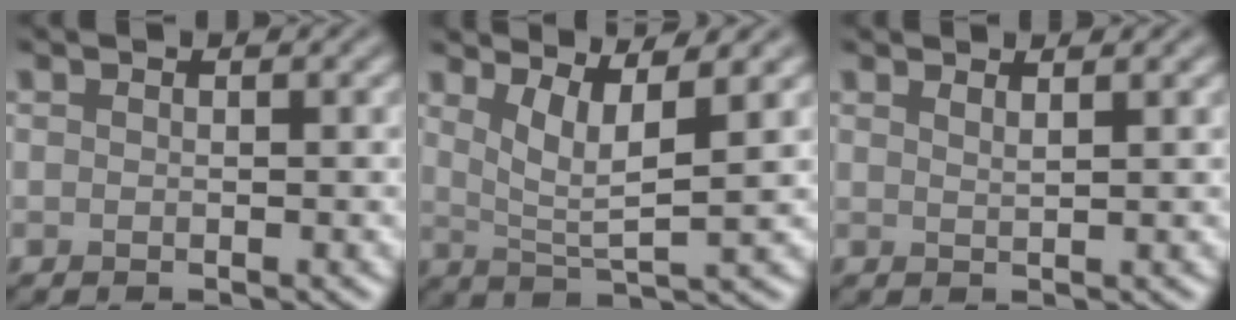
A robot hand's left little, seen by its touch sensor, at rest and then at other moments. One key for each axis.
{"total": 4.3, "fx": 2.1, "fy": 0.8, "fz": 3.6, "tx": -0.068, "ty": -0.007, "tz": 0.042}
{"total": 1.4, "fx": 1.1, "fy": 0.4, "fz": 0.7, "tx": -0.003, "ty": 0.002, "tz": 0.011}